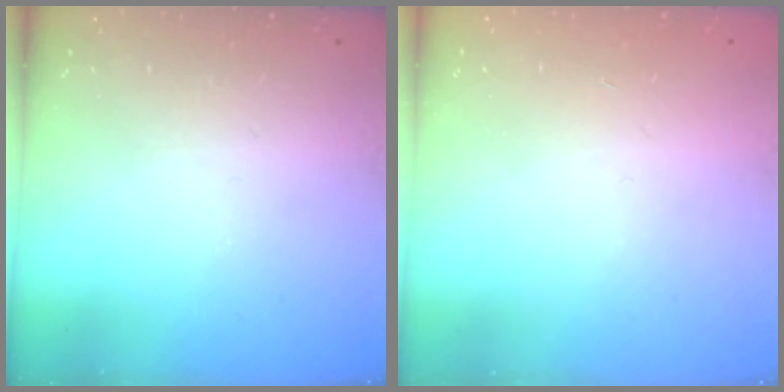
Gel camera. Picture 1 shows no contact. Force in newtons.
{"total": 0.8, "press": 0.8, "slide": 0.2}